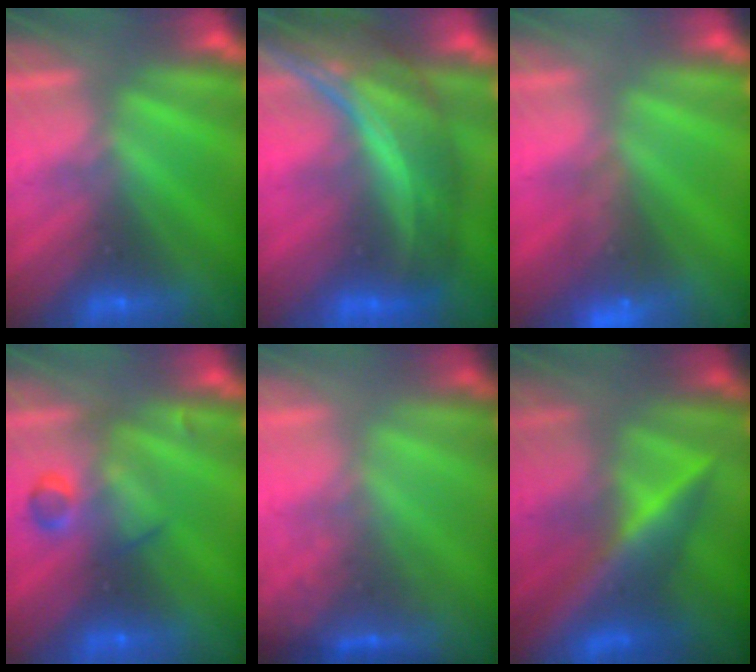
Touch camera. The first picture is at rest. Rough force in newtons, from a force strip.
{"total": 8.1}
{"total": 12.7}
{"total": 2.8}
{"total": 1.7}
{"total": 7.9}